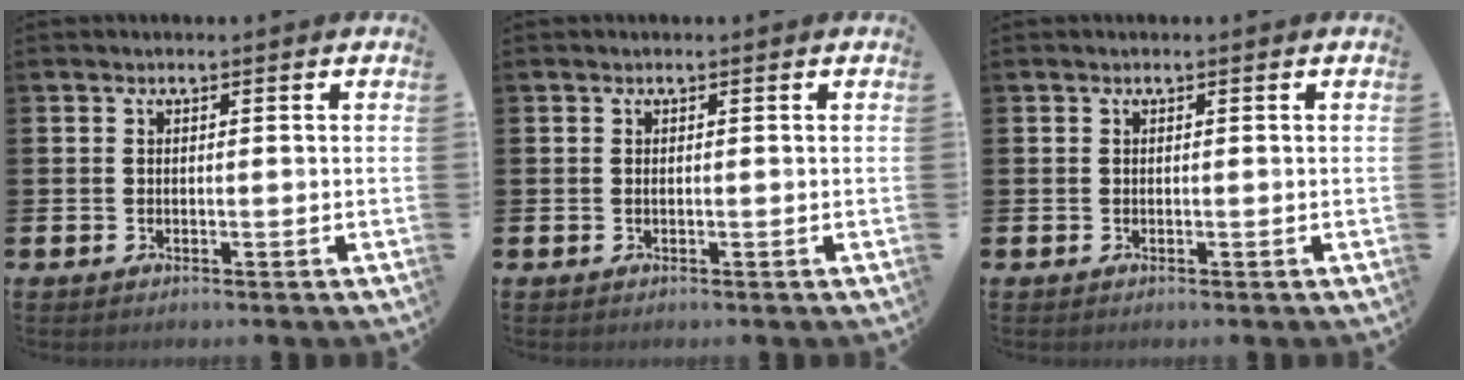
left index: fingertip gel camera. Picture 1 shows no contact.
{"total": 0.0}
{"total": 0.0}